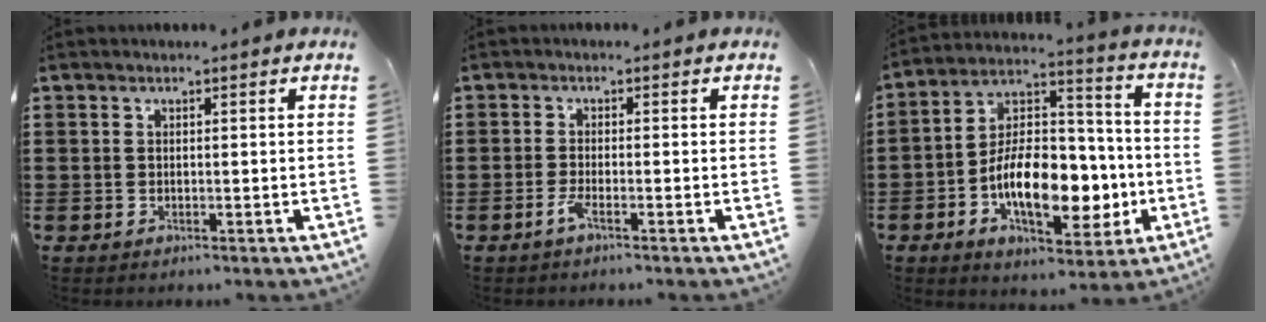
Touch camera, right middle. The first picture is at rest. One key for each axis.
{"total": 2.0, "fx": -1.2, "fy": 0.1, "fz": 1.6, "tx": -0.044, "ty": -0.006, "tz": -0.027}
{"total": 13.5, "fx": -3.9, "fy": 7.2, "fz": 10.7, "tx": -0.193, "ty": 0.006, "tz": -0.070}